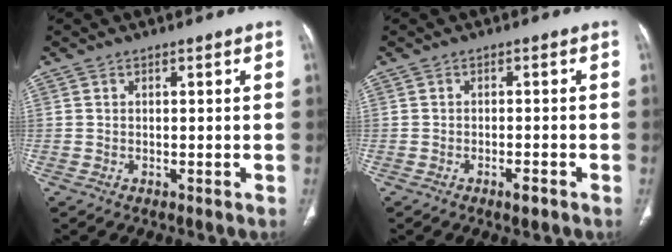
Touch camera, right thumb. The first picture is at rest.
{"total": 2.0, "force": [-1.2, 0.3, 1.5], "torque": [-0.029, 0.004, -0.021]}